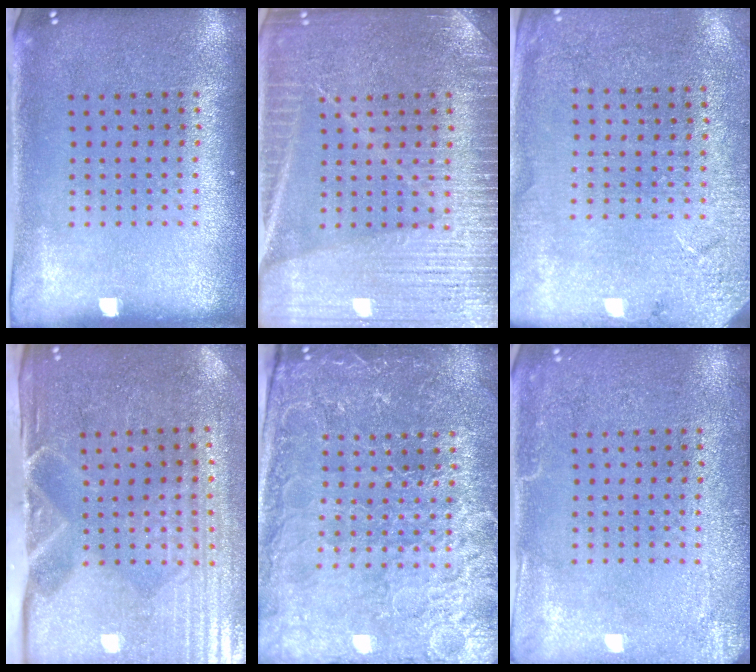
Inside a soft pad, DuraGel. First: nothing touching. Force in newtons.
{"total": 3.7, "press": 3.7, "slide": 0.6}
{"total": 2.6, "press": 2.6, "slide": 0.4}
{"total": 4.8, "press": 4.2, "slide": 2.4}
{"total": 4.0, "press": 3.8, "slide": 1.0}
{"total": 2.8, "press": 2.8, "slide": 0.3}